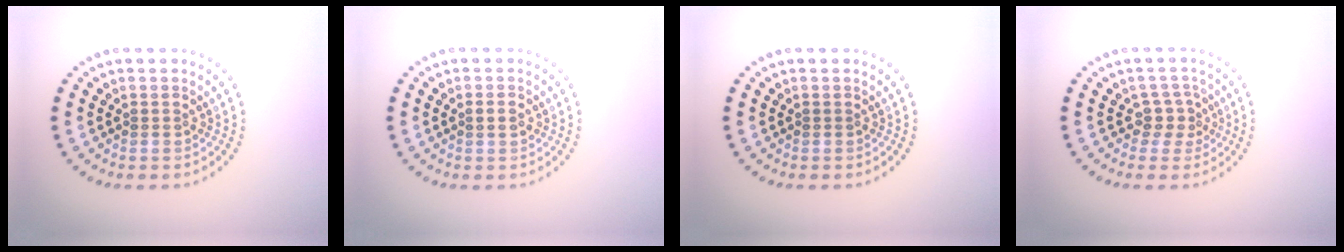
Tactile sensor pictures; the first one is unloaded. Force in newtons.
{"total": 1.0, "press": 1.0, "slide": 0.3}
{"total": 0.0}
{"total": 2.0, "press": 1.5, "slide": 1.3}